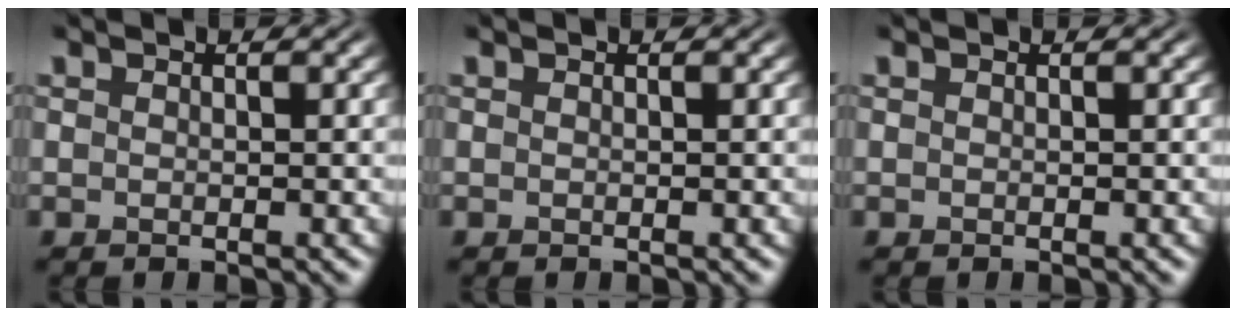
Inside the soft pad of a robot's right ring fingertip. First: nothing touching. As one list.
[{"total": 0.0}, {"total": 0.0}]